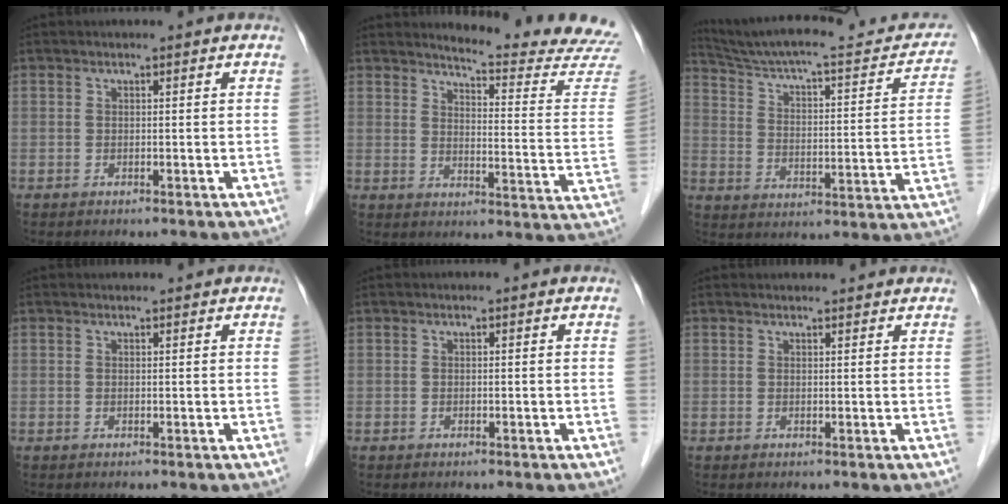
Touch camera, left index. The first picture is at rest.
{"total": 16.6, "force": [16.2, -1.1, 3.2], "torque": [-0.042, -0.133, 0.176]}
{"total": 24.0, "force": [21.6, 3.9, 9.7], "torque": [-0.145, -0.017, 0.291]}
{"total": 2.1, "force": [2.0, 0.3, 0.5], "torque": [-0.011, 0.020, 0.027]}
{"total": 0.9, "force": [0.8, 0.1, 0.2], "torque": [-0.006, 0.014, 0.010]}
{"total": 4.3, "force": [4.2, 0.5, 0.4], "torque": [-0.012, 0.029, 0.058]}